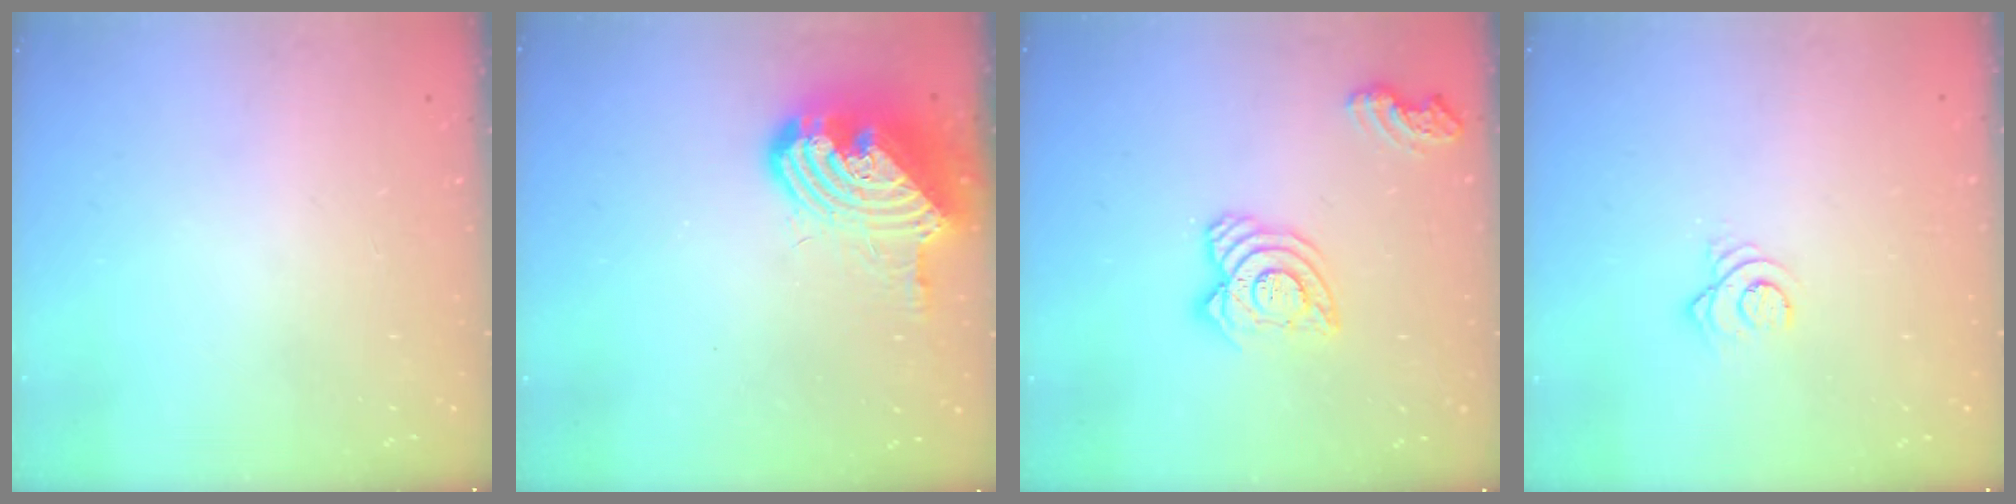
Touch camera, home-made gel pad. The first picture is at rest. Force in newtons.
{"total": 14.6, "press": 14.5, "slide": 1.9}
{"total": 13.9, "press": 13.8, "slide": 1.5}
{"total": 2.9, "press": 2.9, "slide": 0.1}